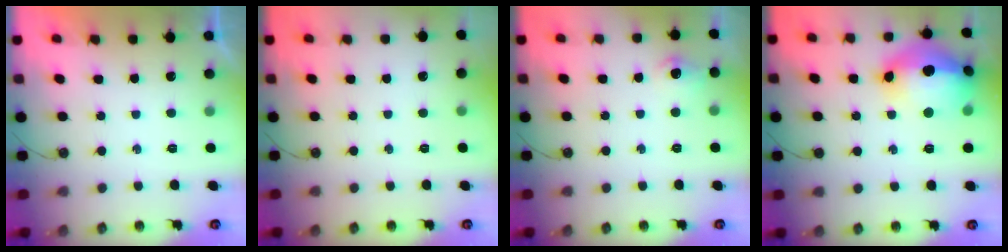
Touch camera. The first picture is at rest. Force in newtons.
{"total": 0.0}
{"total": 7.9, "press": 7.8, "slide": 1.0}
{"total": 22.6, "press": 21.5, "slide": 7.1}